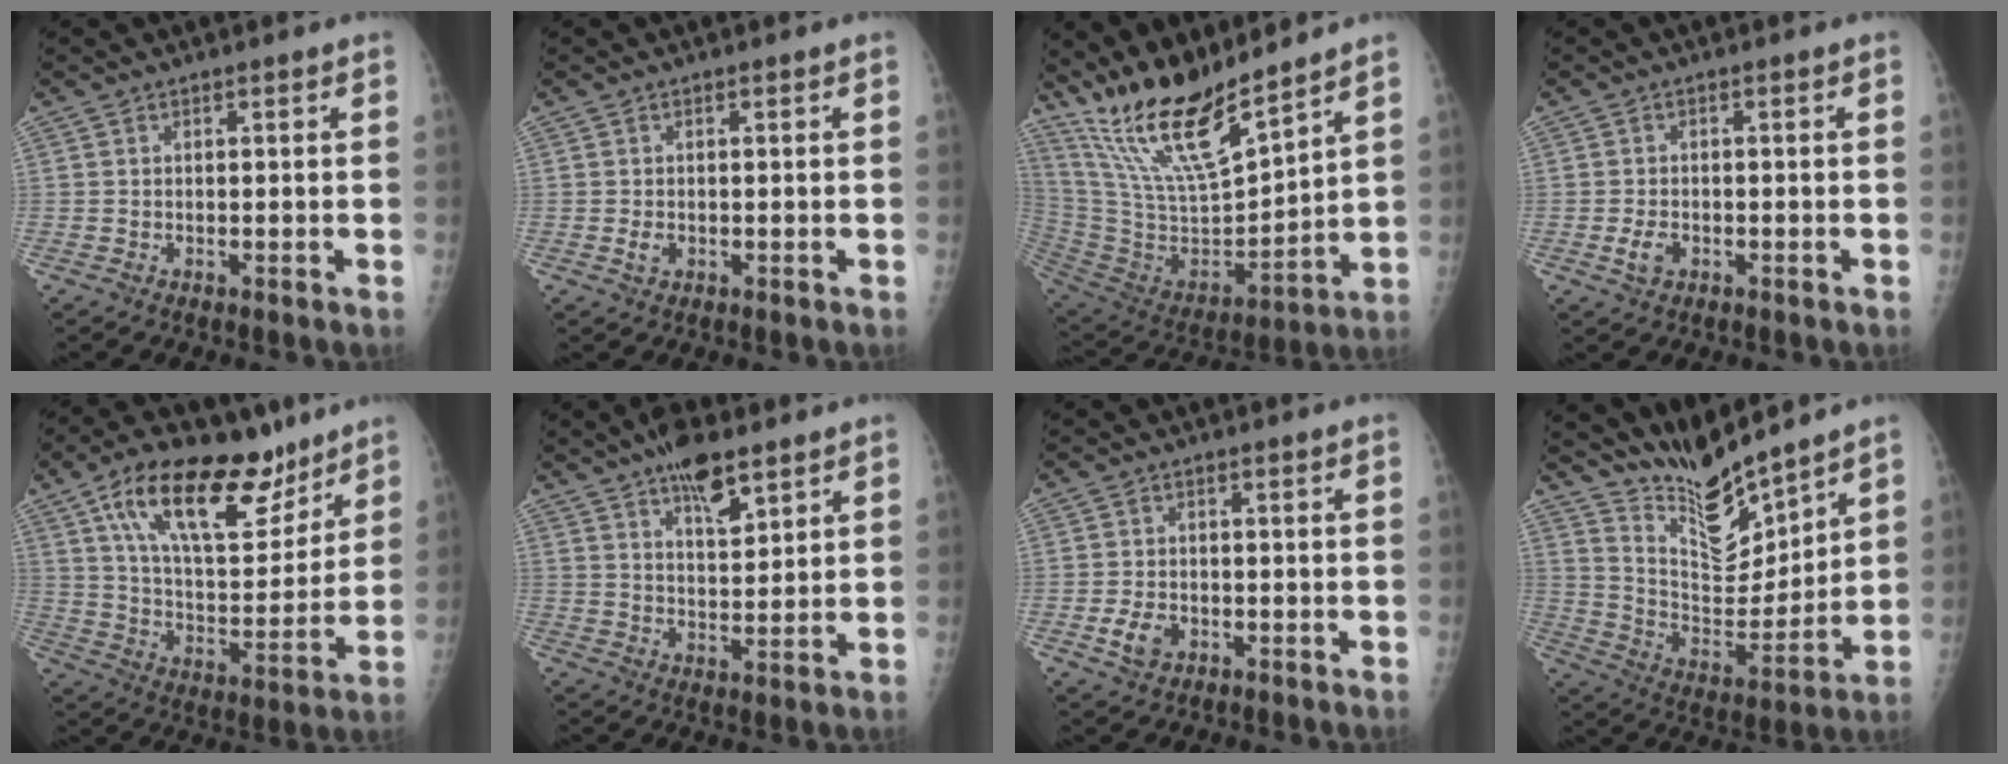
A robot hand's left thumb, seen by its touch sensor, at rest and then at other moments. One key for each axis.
{"total": 1.6, "fx": -0.3, "fy": 1.1, "fz": 1.1, "tx": -0.015, "ty": 0.000, "tz": -0.004}
{"total": 19.1, "fx": 15.2, "fy": 3.7, "fz": 10.9, "tx": -0.180, "ty": -0.082, "tz": 0.303}
{"total": 2.8, "fx": -1.0, "fy": 1.9, "fz": 1.8, "tx": -0.033, "ty": 0.003, "tz": -0.016}
{"total": 22.5, "fx": 13.7, "fy": 10.1, "fz": 14.6, "tx": -0.201, "ty": -0.051, "tz": 0.235}
{"total": 9.2, "fx": 5.9, "fy": 3.4, "fz": 6.1, "tx": -0.081, "ty": -0.030, "tz": 0.099}
{"total": 4.0, "fx": -1.4, "fy": 2.8, "fz": 2.4, "tx": -0.041, "ty": 0.004, "tz": -0.023}
{"total": 13.3, "fx": 12.0, "fy": 2.6, "fz": 5.1, "tx": -0.056, "ty": -0.089, "tz": 0.232}